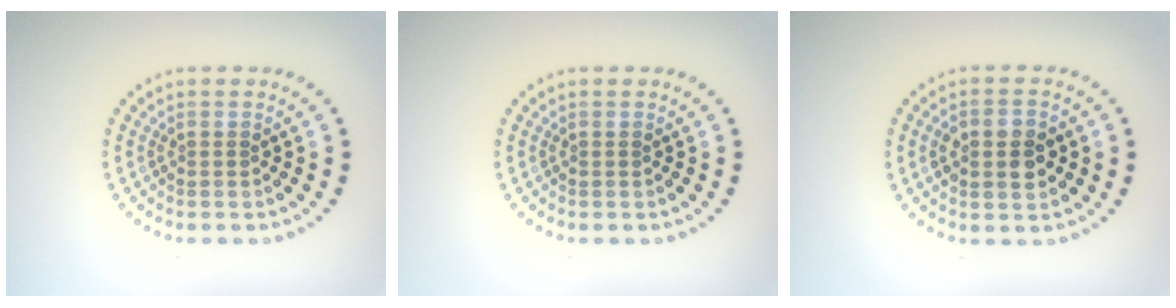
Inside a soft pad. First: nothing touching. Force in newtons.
{"total": 0.0}
{"total": 3.8, "press": 3.8, "slide": 0.4}